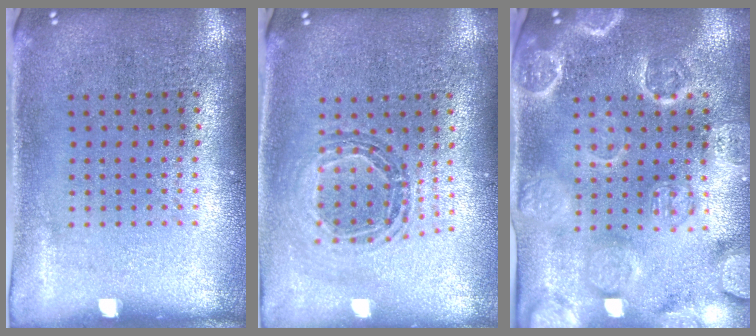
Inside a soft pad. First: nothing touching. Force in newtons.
{"total": 0.8, "press": 0.8, "slide": 0.1}
{"total": 3.8, "press": 3.6, "slide": 1.1}